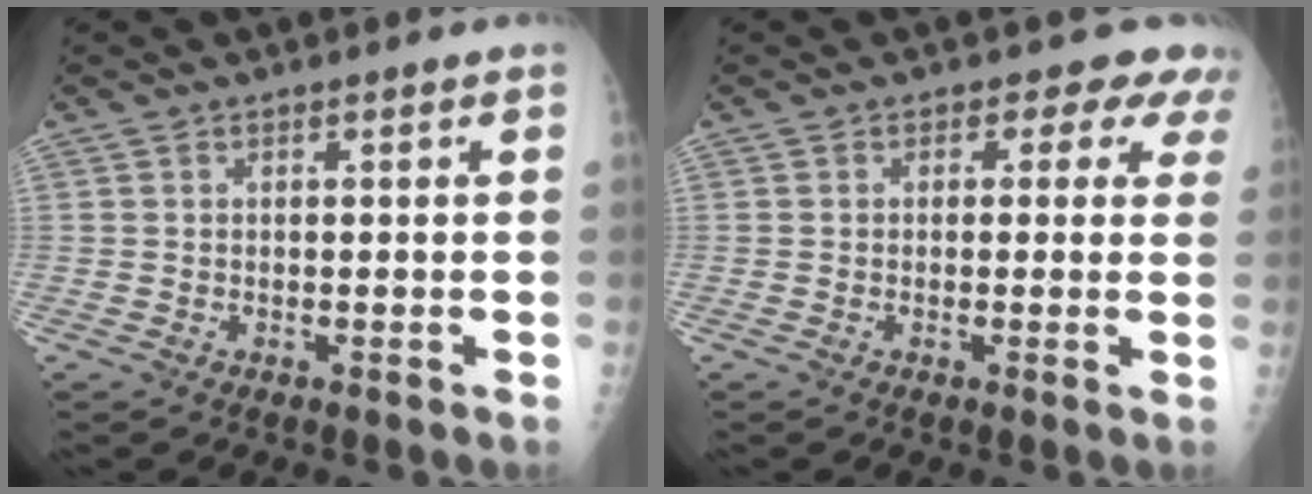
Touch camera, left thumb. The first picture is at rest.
{"total": 4.6, "force": [3.1, 3.2, 1.0], "torque": [0.024, -0.009, 0.013]}